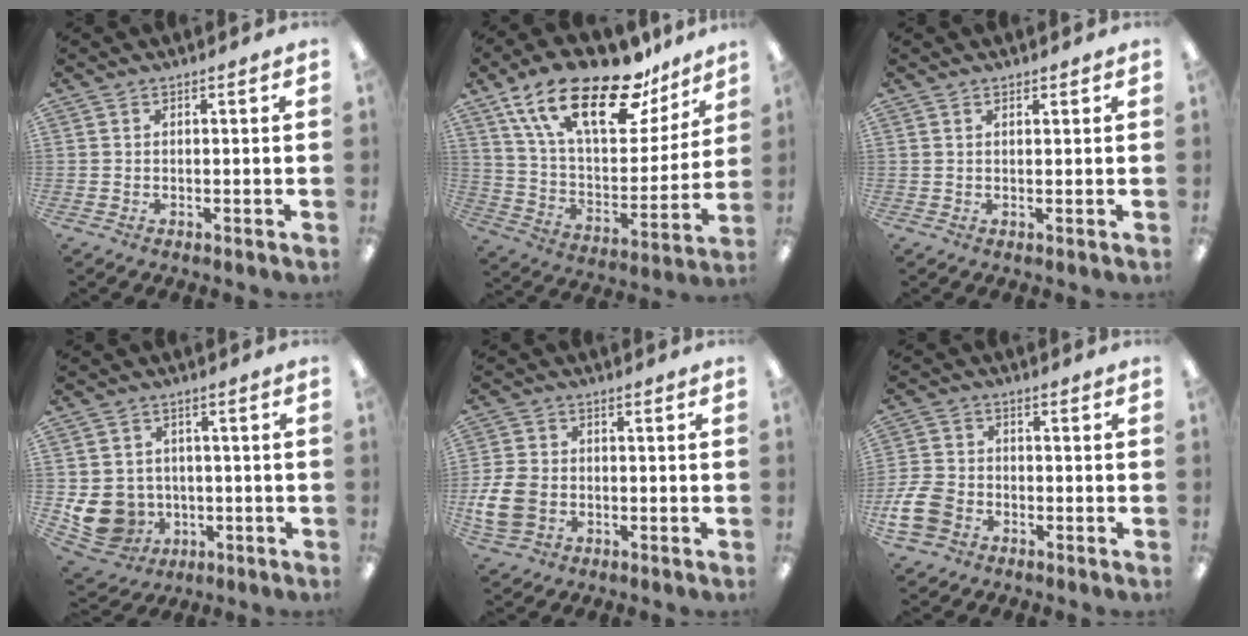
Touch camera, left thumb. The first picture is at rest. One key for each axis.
{"total": 25.5, "fx": 16.5, "fy": 10.6, "fz": 16.3, "tx": -0.270, "ty": -0.091, "tz": 0.282}
{"total": 0.7, "fx": 0.6, "fy": 0.2, "fz": 0.3, "tx": -0.006, "ty": 0.000, "tz": 0.011}
{"total": 10.9, "fx": -2.7, "fy": 9.6, "fz": 4.3, "tx": -0.117, "ty": 0.008, "tz": -0.040}
{"total": 9.0, "fx": -2.3, "fy": 6.7, "fz": 5.5, "tx": -0.133, "ty": 0.006, "tz": -0.040}
{"total": 8.4, "fx": -3.7, "fy": 6.1, "fz": 4.5, "tx": -0.105, "ty": 0.020, "tz": -0.067}